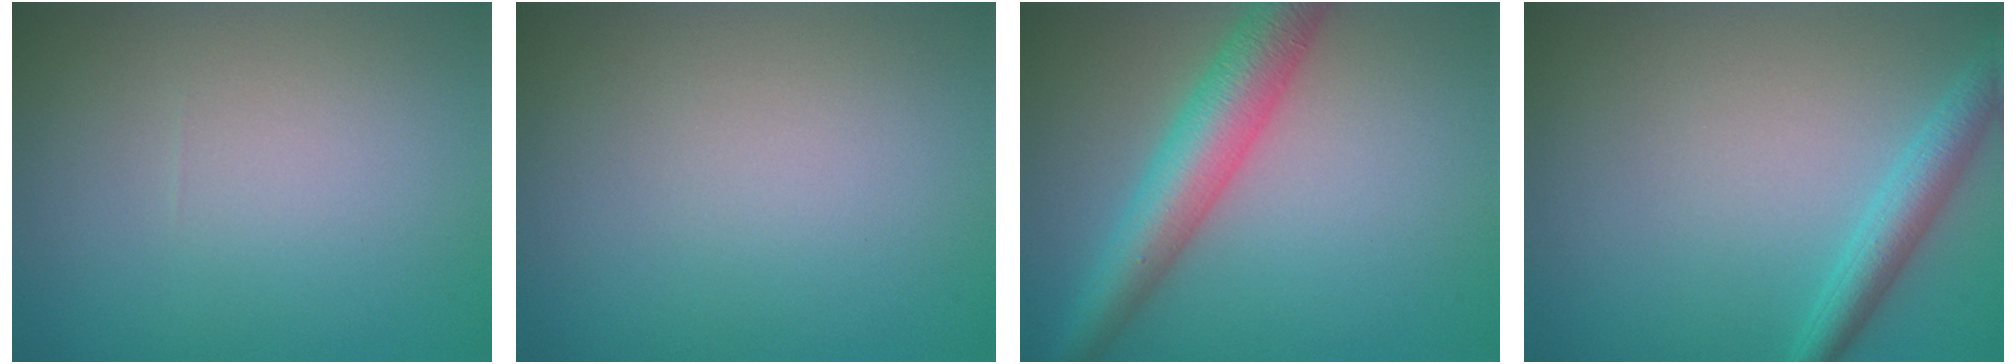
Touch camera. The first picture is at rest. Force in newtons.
{"total": 0.0}
{"total": 6.2, "press": 6.2, "slide": 0.1}
{"total": 2.8, "press": 2.8, "slide": 0.1}